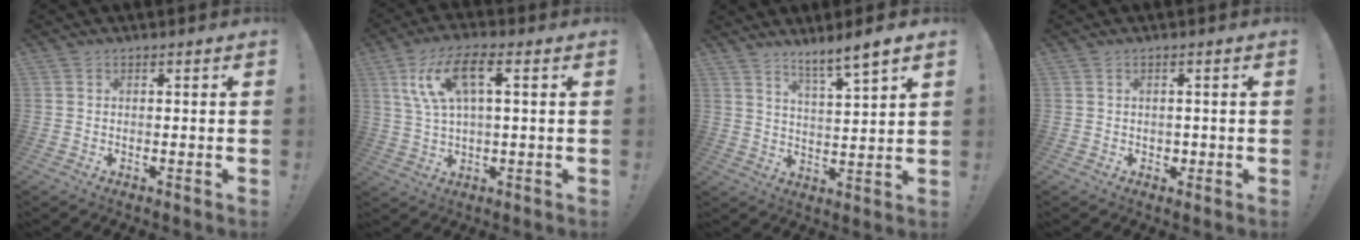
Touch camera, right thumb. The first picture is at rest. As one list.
[{"total": 12.2, "force": [4.3, 4.7, 10.4], "torque": [-0.206, 0.002, 0.078]}, {"total": 7.3, "force": [5.9, -0.1, 4.3], "torque": [-0.063, -0.045, 0.096]}, {"total": 1.6, "force": [0.2, 1.6, 0.3], "torque": [0.003, -0.003, 0.002]}]